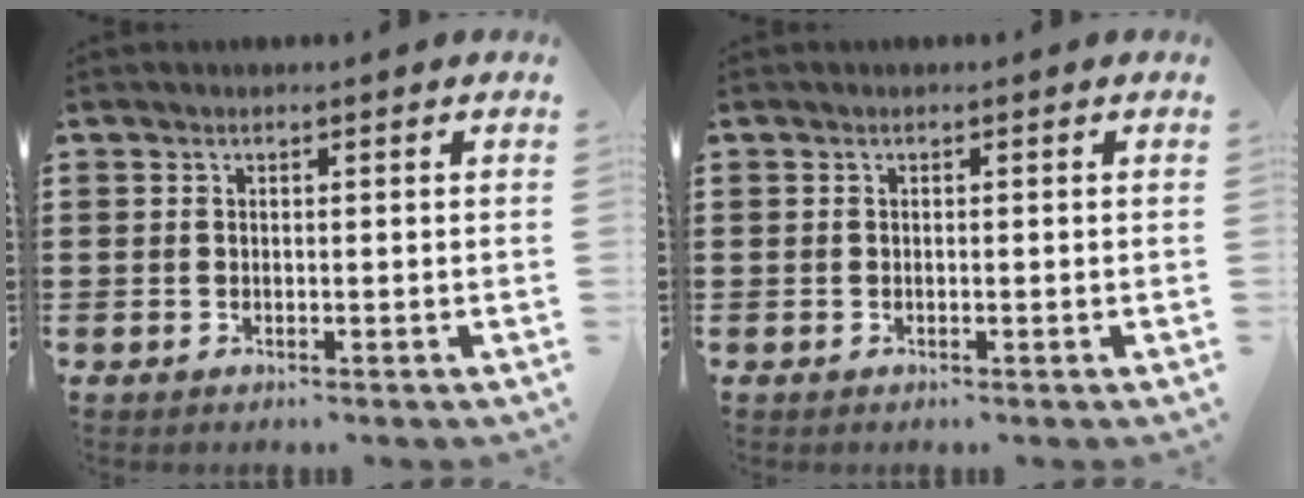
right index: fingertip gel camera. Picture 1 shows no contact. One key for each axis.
{"total": 0.0}